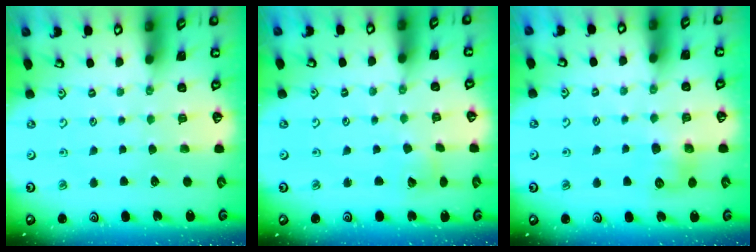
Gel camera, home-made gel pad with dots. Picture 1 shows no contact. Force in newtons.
{"total": 3.0, "press": 3.0, "slide": 0.2}
{"total": 7.6, "press": 7.5, "slide": 0.3}